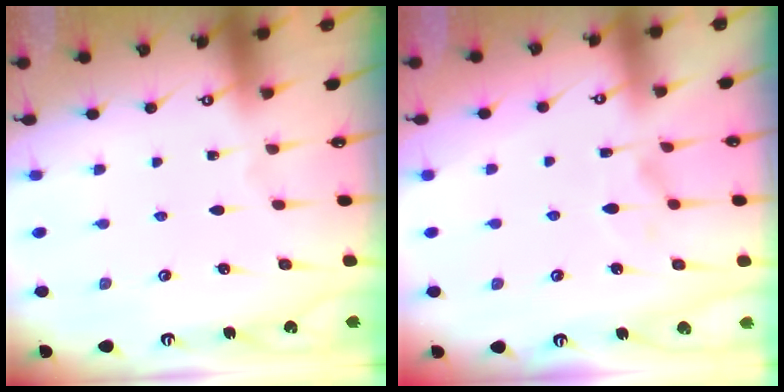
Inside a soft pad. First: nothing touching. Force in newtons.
{"total": 5.7, "press": 5.6, "slide": 1.2}